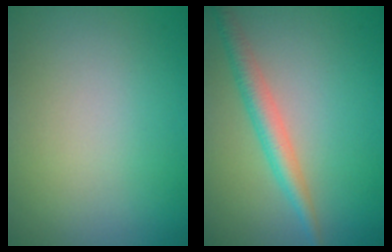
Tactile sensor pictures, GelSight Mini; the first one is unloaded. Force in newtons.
{"total": 2.9, "press": 2.9, "slide": 0.1}